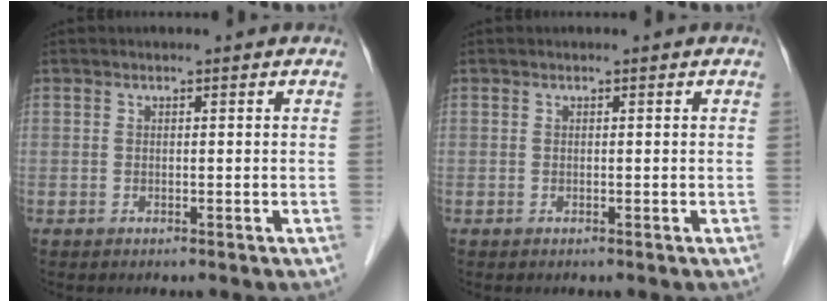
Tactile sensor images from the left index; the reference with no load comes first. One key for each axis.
{"total": 0.0}